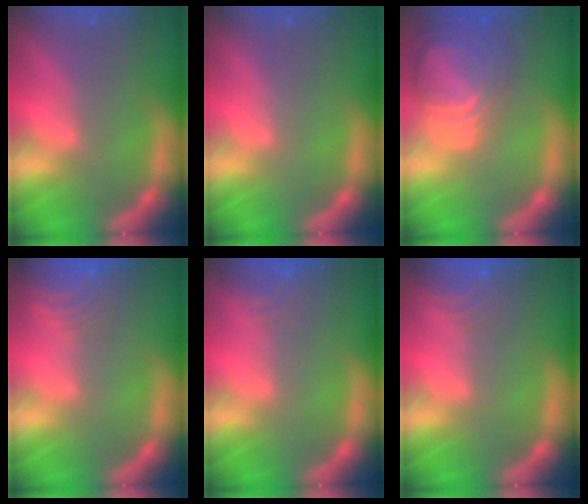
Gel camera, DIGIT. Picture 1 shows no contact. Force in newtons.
{"total": 0.0}
{"total": 9.0}
{"total": 7.0}
{"total": 3.0}
{"total": 4.5}